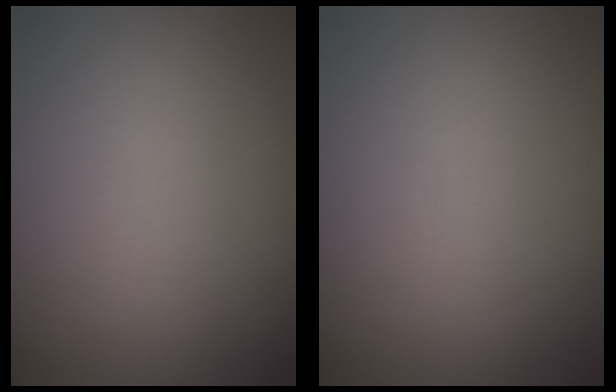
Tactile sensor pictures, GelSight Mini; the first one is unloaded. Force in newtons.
{"total": 0.0}